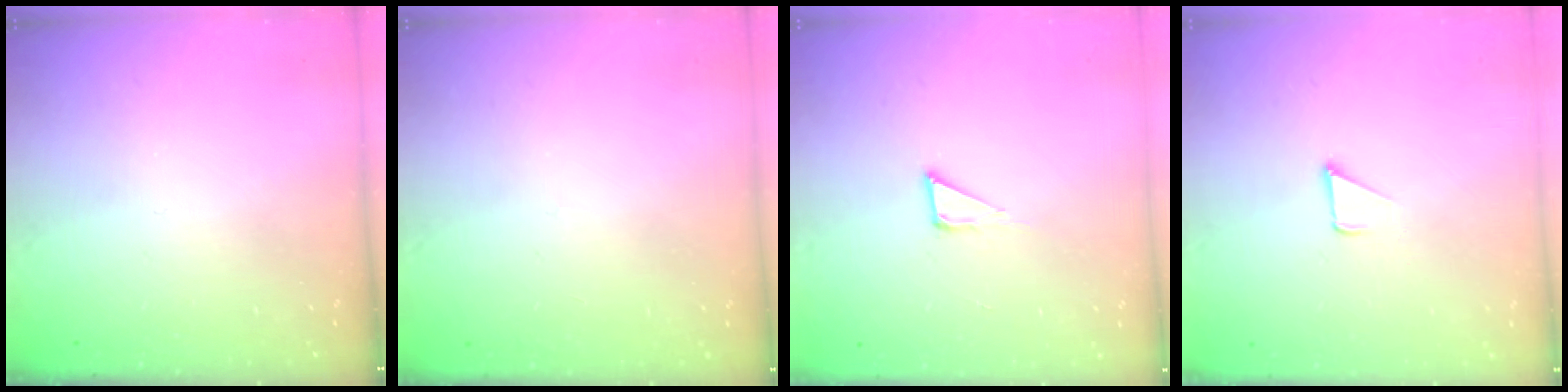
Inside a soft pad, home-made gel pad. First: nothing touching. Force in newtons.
{"total": 2.7, "press": 2.7, "slide": 0.3}
{"total": 5.8, "press": 5.8, "slide": 0.2}
{"total": 1.5, "press": 1.5, "slide": 0.1}